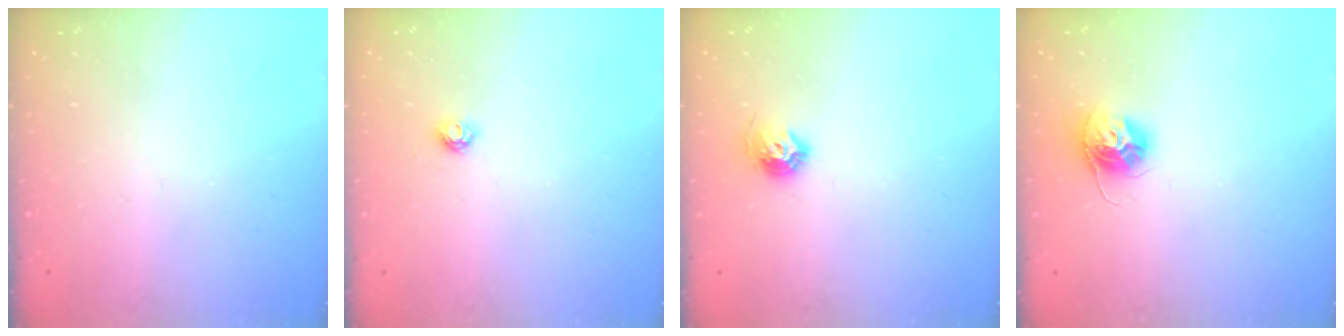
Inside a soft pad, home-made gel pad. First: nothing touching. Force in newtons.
{"total": 3.6, "press": 3.5, "slide": 0.3}
{"total": 8.4, "press": 8.3, "slide": 0.9}
{"total": 11.3, "press": 11.2, "slide": 0.8}